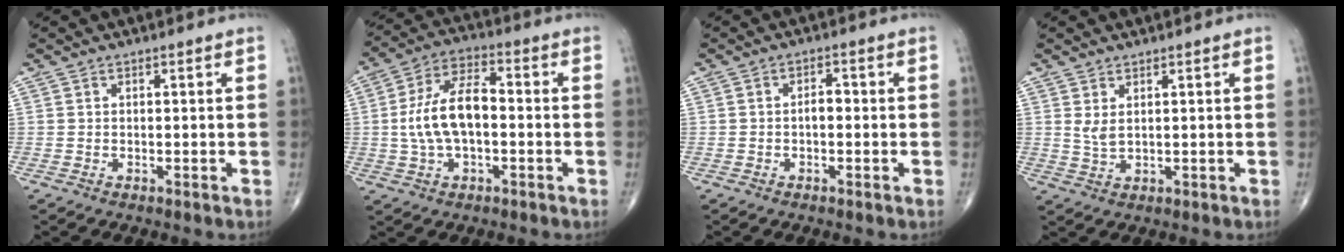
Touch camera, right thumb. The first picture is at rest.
{"total": 12.1, "force": [-0.7, 6.2, 10.3], "torque": [-0.200, 0.031, -0.016]}
{"total": 2.2, "force": [-0.4, 1.3, 1.8], "torque": [-0.021, 0.009, -0.010]}
{"total": 2.5, "force": [1.1, 1.0, 2.0], "torque": [-0.039, -0.008, 0.026]}